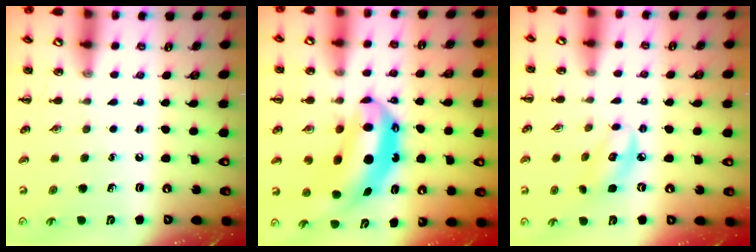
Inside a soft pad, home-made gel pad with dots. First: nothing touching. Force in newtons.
{"total": 10.3, "press": 10.0, "slide": 2.4}
{"total": 6.7, "press": 6.7, "slide": 0.3}